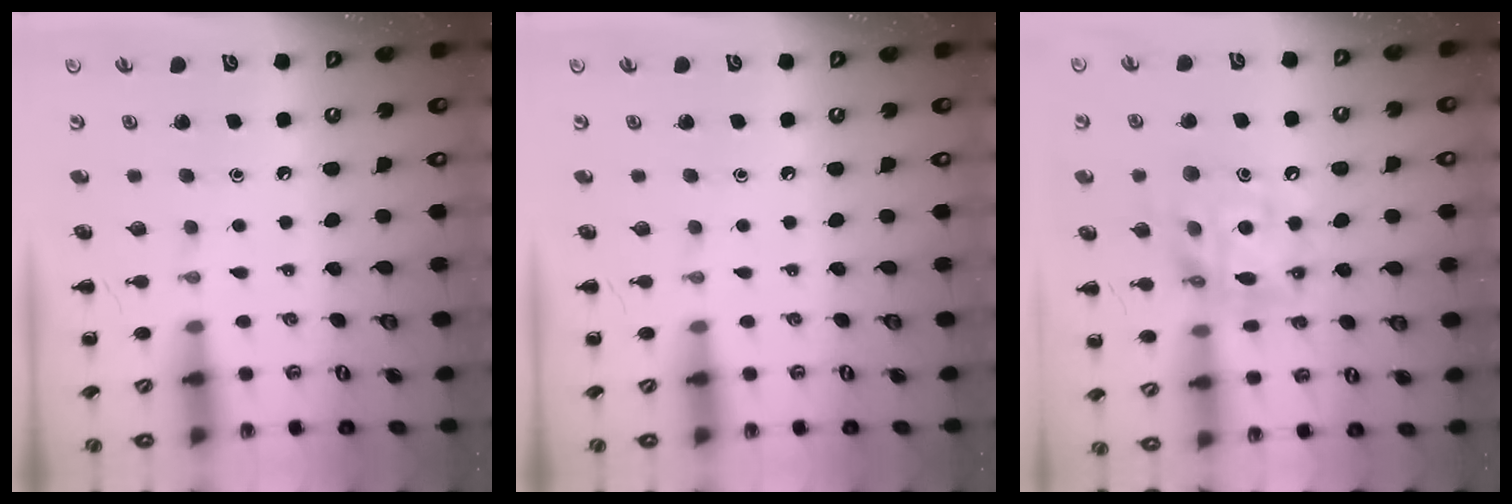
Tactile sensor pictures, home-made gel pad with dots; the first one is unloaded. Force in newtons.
{"total": 0.0}
{"total": 14.7, "press": 14.3, "slide": 3.7}